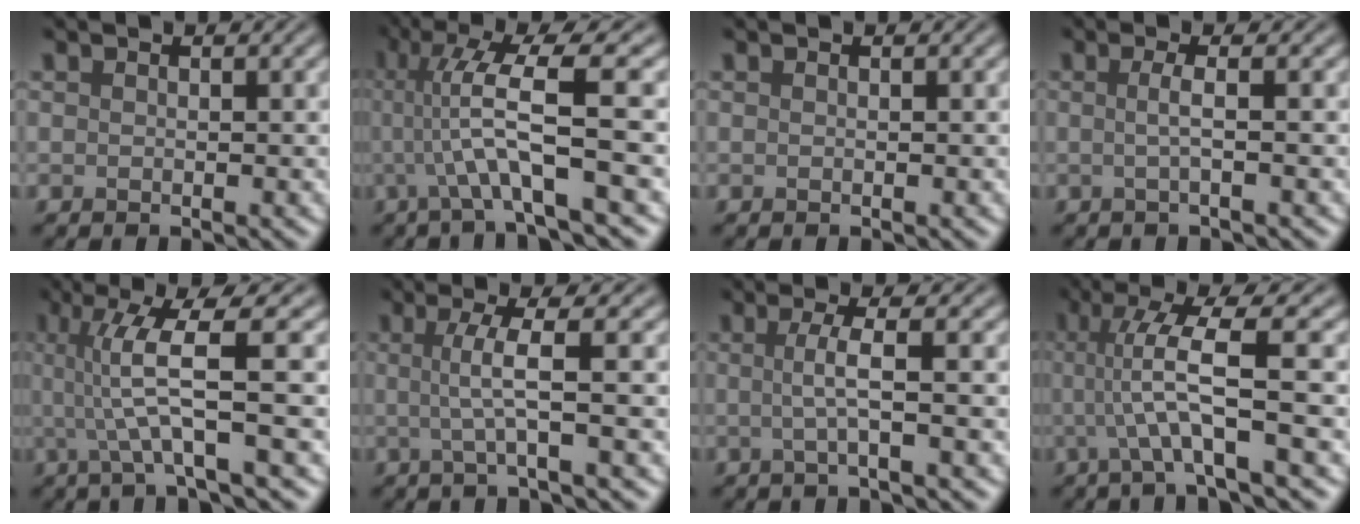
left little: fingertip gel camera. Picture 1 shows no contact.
{"total": 7.1, "force": [0.0, 0.9, 7.1], "torque": [-0.122, 0.006, -0.001]}
{"total": 0.0}
{"total": 2.0, "force": [0.0, 0.6, 1.9], "torque": [-0.031, -0.001, -0.008]}
{"total": 6.0, "force": [0.5, 0.8, 6.0], "torque": [-0.110, 0.005, 0.011]}
{"total": 3.7, "force": [0.1, 0.6, 3.6], "torque": [-0.065, 0.001, -0.006]}
{"total": 2.7, "force": [-0.1, 0.6, 2.7], "torque": [-0.049, -0.002, -0.009]}
{"total": 5.9, "force": [0.0, 0.7, 5.8], "torque": [-0.107, 0.005, -0.001]}